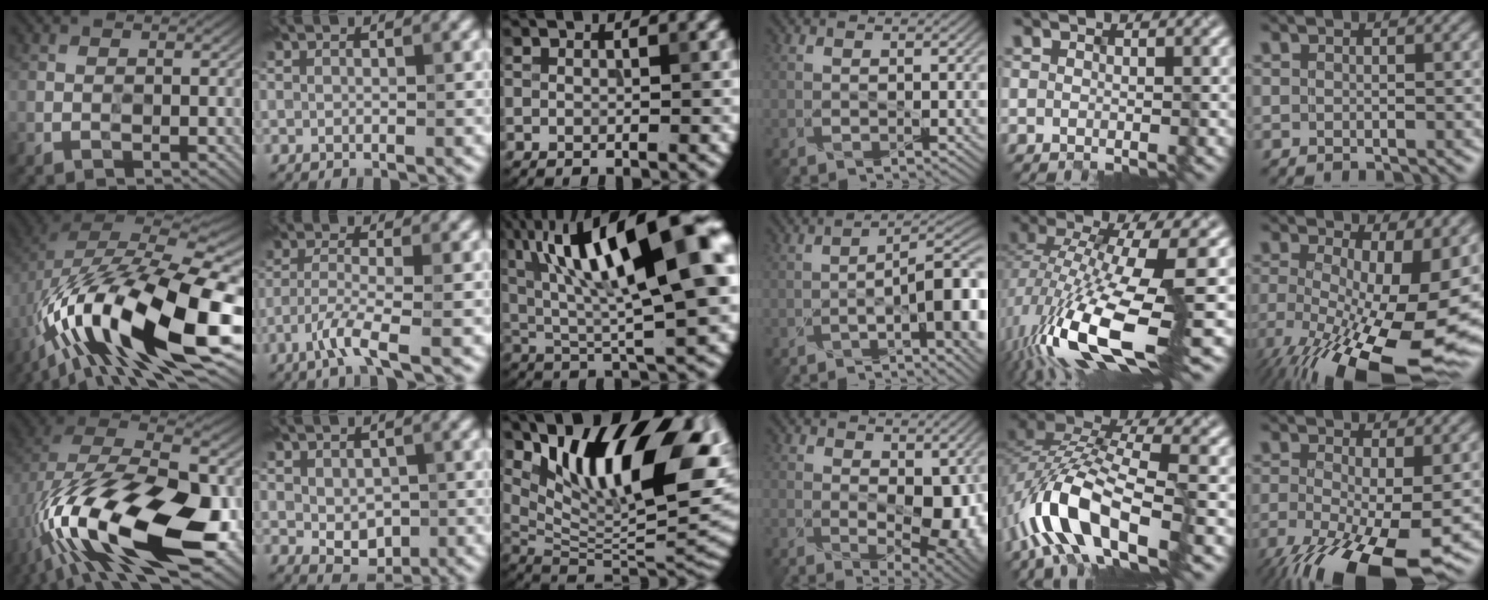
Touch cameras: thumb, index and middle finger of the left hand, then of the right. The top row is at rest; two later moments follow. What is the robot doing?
{"motion": "extract", "object": "pen cap and body"}